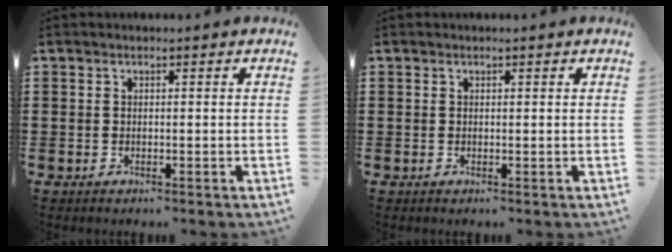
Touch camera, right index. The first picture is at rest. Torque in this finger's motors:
{"motor_torque": [-0.17, 0.10, 0.00, -0.01]}